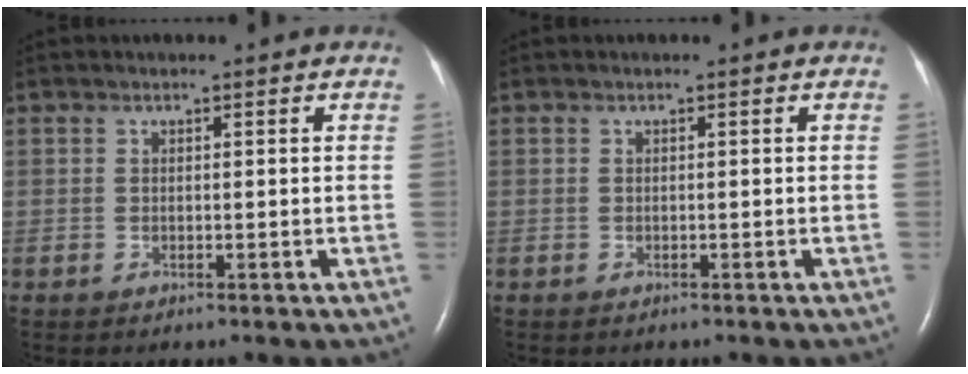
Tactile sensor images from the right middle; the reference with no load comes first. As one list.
[{"total": 0.0}]